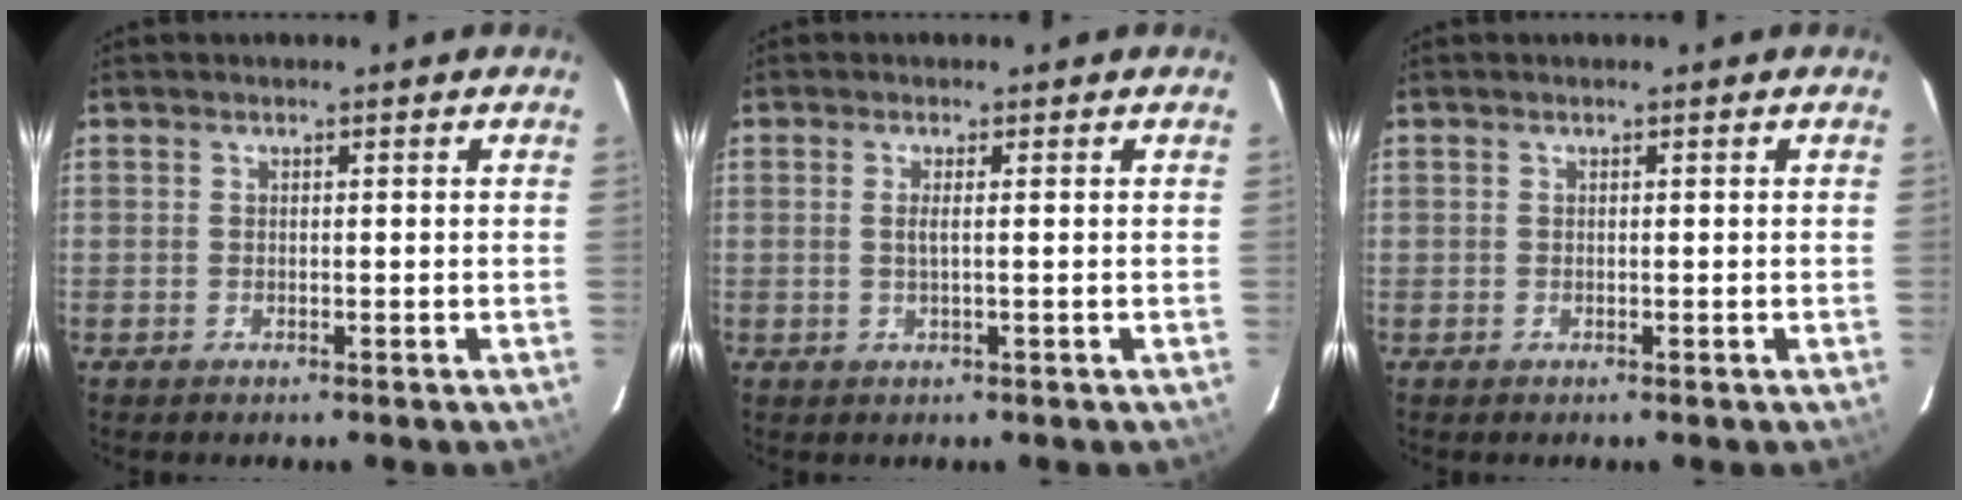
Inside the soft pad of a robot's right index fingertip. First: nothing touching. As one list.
[{"total": 1.5, "force": [0.0, -0.3, 1.4], "torque": [-0.029, -0.001, -0.001]}, {"total": 0.0}]